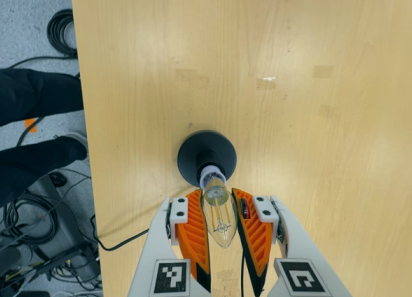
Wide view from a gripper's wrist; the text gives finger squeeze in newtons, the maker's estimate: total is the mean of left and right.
{"total": 19.9, "left": 21.8, "right": 17.9}